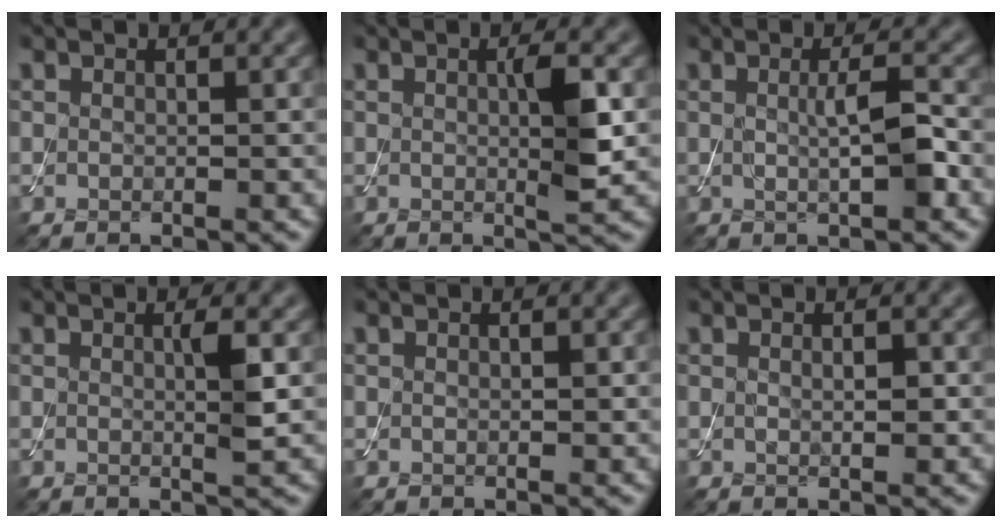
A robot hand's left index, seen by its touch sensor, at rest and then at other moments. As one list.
[{"total": 3.1, "force": [0.2, 0.4, 3.1], "torque": [-0.051, -0.005, 0.000]}, {"total": 2.9, "force": [0.1, 0.5, 2.8], "torque": [-0.050, 0.000, 0.000]}, {"total": 2.0, "force": [0.1, 0.2, 2.0], "torque": [-0.036, -0.001, -0.001]}, {"total": 0.6, "force": [0.0, 0.3, 0.5], "torque": [-0.008, -0.001, 0.001]}, {"total": 1.1, "force": [0.1, 0.3, 1.1], "torque": [-0.018, -0.002, 0.002]}]